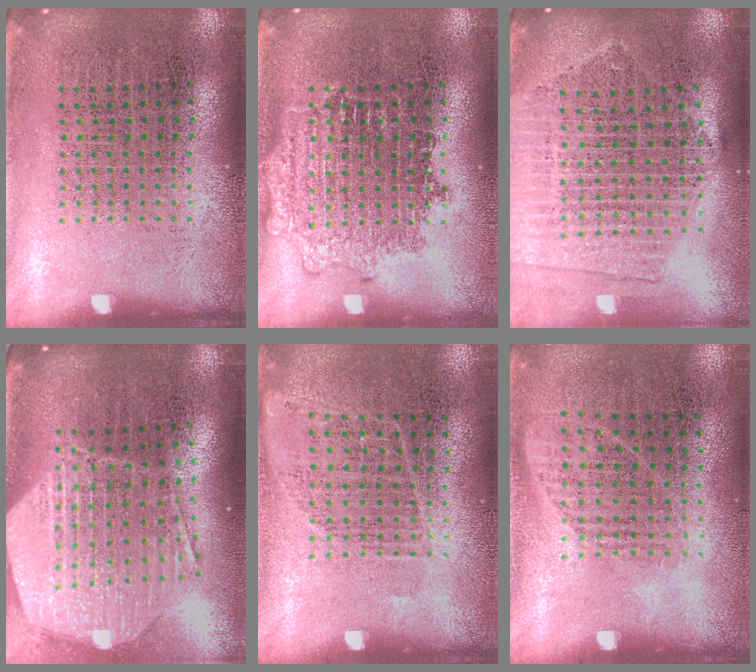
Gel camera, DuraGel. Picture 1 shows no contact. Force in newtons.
{"total": 2.4, "press": 2.4, "slide": 0.3}
{"total": 2.1, "press": 1.9, "slide": 0.8}
{"total": 3.0, "press": 2.4, "slide": 1.8}
{"total": 0.9, "press": 0.8, "slide": 0.4}
{"total": 1.0, "press": 0.8, "slide": 0.6}